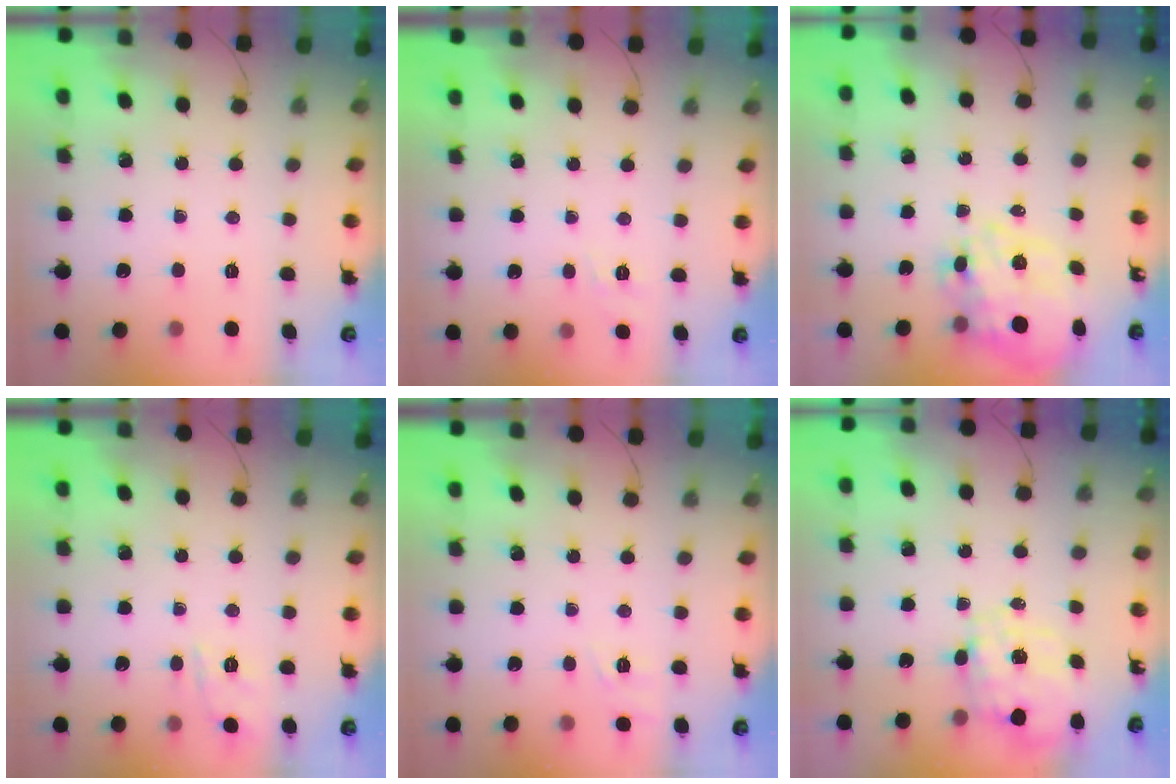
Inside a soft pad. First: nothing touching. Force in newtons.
{"total": 1.8, "press": 1.2, "slide": 1.4}
{"total": 13.0, "press": 12.7, "slide": 3.0}
{"total": 1.9, "press": 0.9, "slide": 1.6}
{"total": 1.6, "press": 0.4, "slide": 1.5}
{"total": 2.0, "press": 1.7, "slide": 1.1}